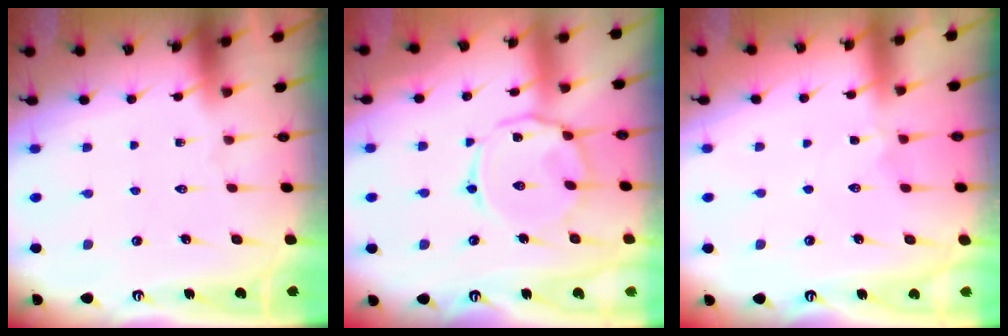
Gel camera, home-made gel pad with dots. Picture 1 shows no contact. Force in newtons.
{"total": 8.9, "press": 8.8, "slide": 0.9}
{"total": 2.4, "press": 2.4, "slide": 0.4}